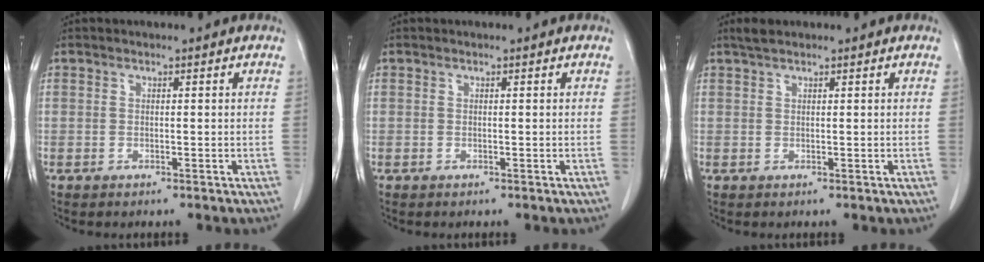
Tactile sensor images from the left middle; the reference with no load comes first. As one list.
[{"total": 0.0}, {"total": 1.8, "force": [1.5, 0.4, 0.9], "torque": [-0.023, 0.013, 0.031]}]